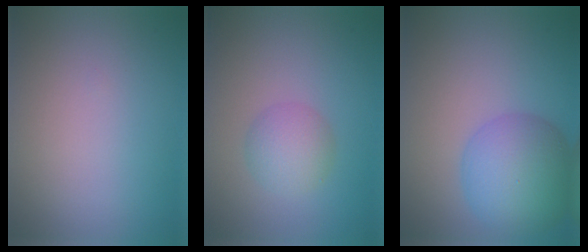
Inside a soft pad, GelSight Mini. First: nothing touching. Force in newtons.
{"total": 2.9, "press": 2.9, "slide": 0.0}
{"total": 7.2, "press": 7.2, "slide": 0.2}